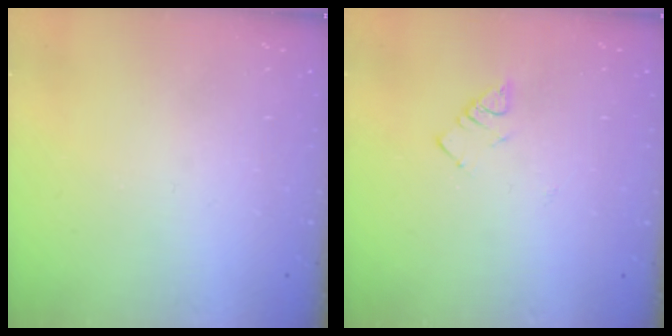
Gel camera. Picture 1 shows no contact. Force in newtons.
{"total": 2.6, "press": 2.6, "slide": 0.4}